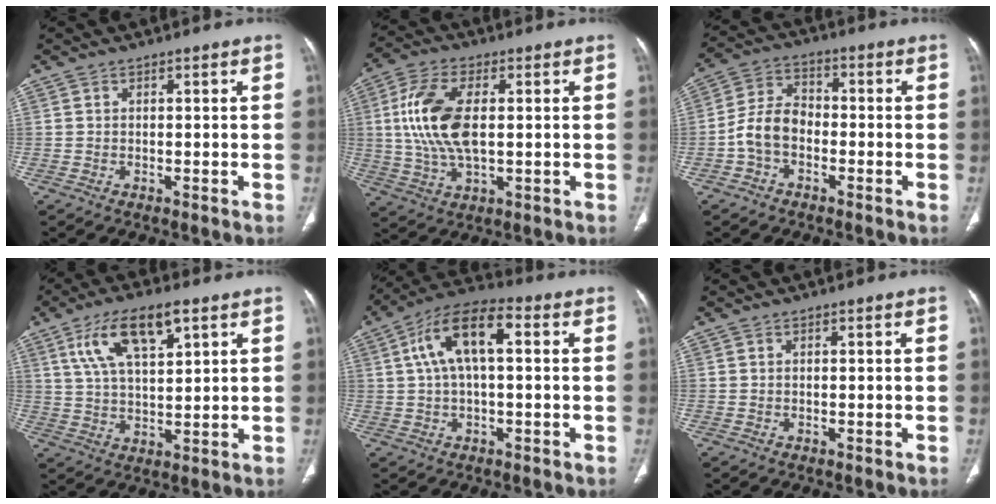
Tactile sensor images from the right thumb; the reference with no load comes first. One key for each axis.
{"total": 13.1, "fx": 1.5, "fy": 6.6, "fz": 11.2, "tx": -0.237, "ty": 0.004, "tz": 0.030}
{"total": 7.6, "fx": -2.4, "fy": 5.2, "fz": 5.0, "tx": -0.088, "ty": 0.032, "tz": -0.056}
{"total": 12.1, "fx": 5.8, "fy": 4.7, "fz": 9.5, "tx": -0.168, "ty": -0.008, "tz": 0.109}
{"total": 12.1, "fx": 2.5, "fy": 5.3, "fz": 10.6, "tx": -0.197, "ty": 0.034, "tz": 0.034}
{"total": 0.0}